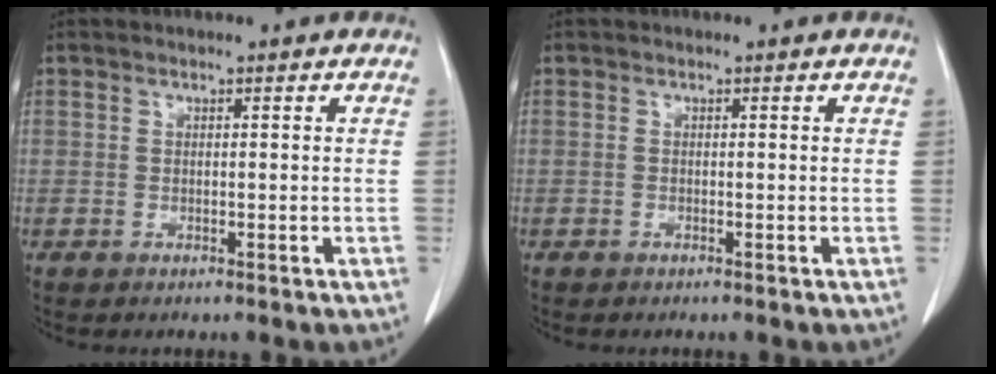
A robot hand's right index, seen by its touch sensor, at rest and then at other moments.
{"total": 0.0}